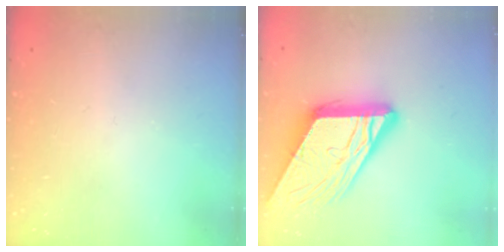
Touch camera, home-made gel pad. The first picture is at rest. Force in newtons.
{"total": 18.0, "press": 17.8, "slide": 2.4}